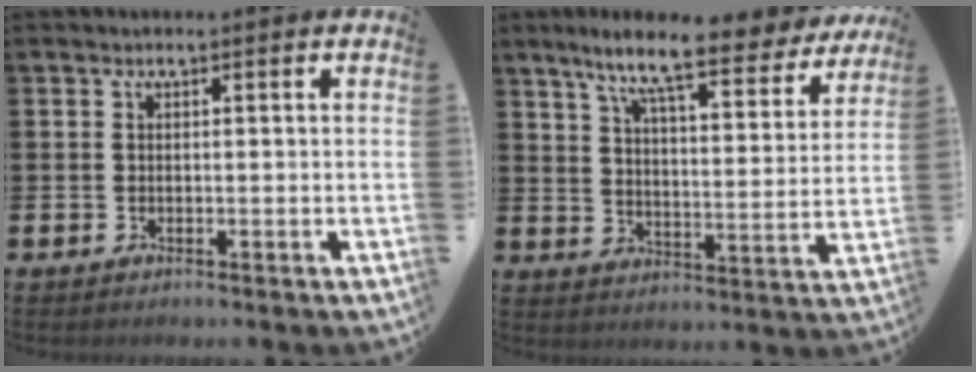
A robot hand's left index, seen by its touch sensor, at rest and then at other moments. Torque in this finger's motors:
{"motor_torque": [1.21, -0.93, 1.05, 0.21]}